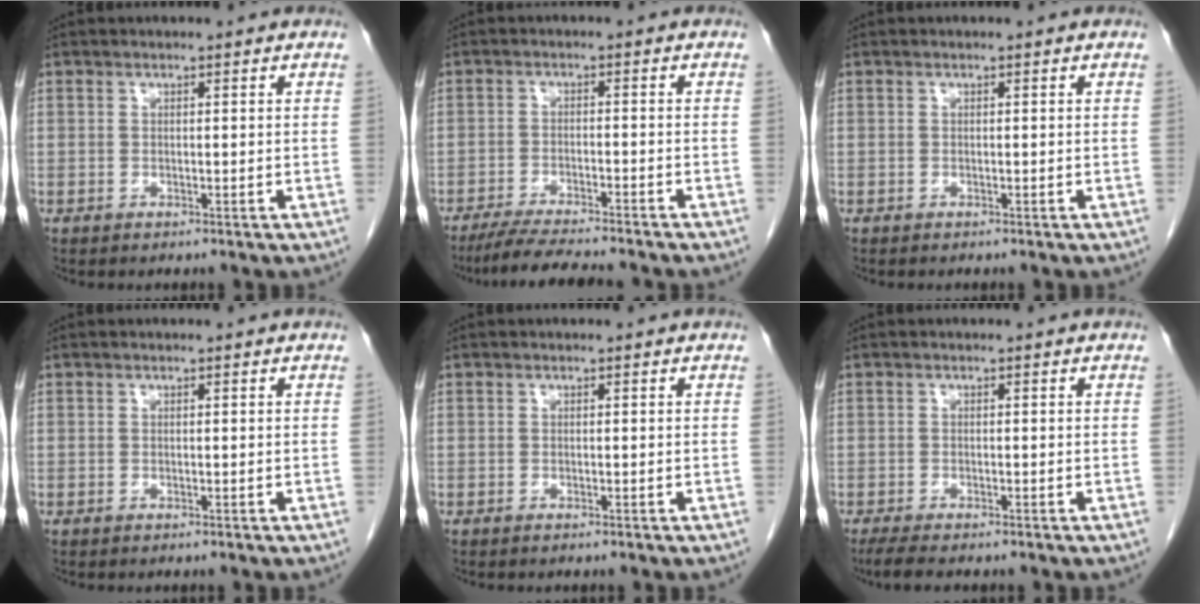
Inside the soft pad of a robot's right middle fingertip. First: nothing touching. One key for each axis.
{"total": 9.8, "fx": -8.6, "fy": 0.2, "fz": 4.7, "tx": -0.070, "ty": -0.022, "tz": -0.135}
{"total": 0.0}
{"total": 0.0}
{"total": 0.0}
{"total": 3.2, "fx": -2.5, "fy": 0.4, "fz": 1.9, "tx": -0.038, "ty": -0.010, "tz": -0.041}